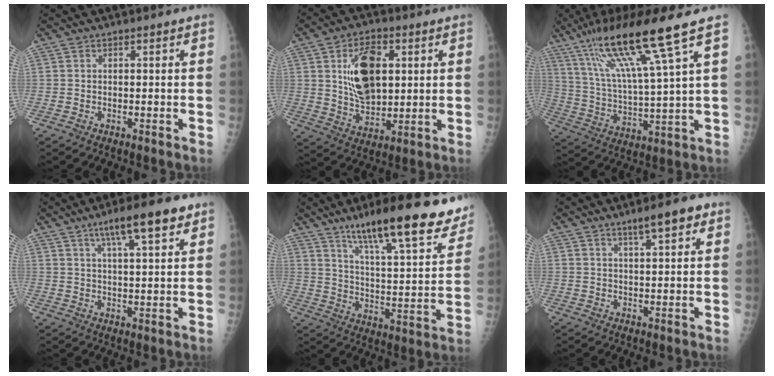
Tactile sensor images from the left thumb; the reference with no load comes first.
{"total": 13.7, "force": [3.4, 8.1, 10.5], "torque": [-0.151, -0.012, 0.065]}
{"total": 17.5, "force": [10.7, 0.3, 13.9], "torque": [-0.260, -0.036, 0.197]}
{"total": 10.3, "force": [6.1, 2.0, 8.0], "torque": [-0.118, -0.016, 0.095]}
{"total": 24.2, "force": [16.8, 5.1, 16.7], "torque": [-0.220, -0.059, 0.257]}
{"total": 5.9, "force": [3.5, 1.2, 4.6], "torque": [-0.067, -0.005, 0.053]}